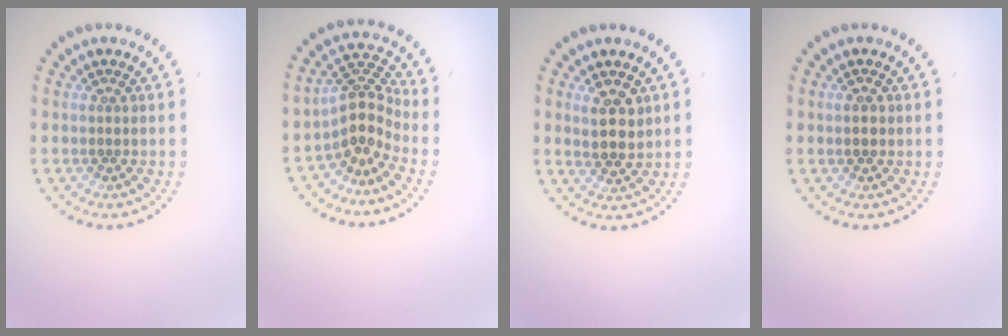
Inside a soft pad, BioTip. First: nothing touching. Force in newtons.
{"total": 3.8, "press": 2.7, "slide": 2.7}
{"total": 2.8, "press": 2.7, "slide": 0.9}
{"total": 1.8, "press": 1.8, "slide": 0.1}